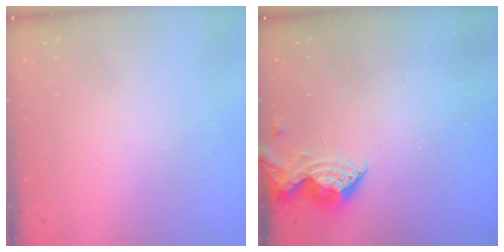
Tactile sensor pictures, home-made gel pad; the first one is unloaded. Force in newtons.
{"total": 7.6, "press": 7.6, "slide": 0.5}